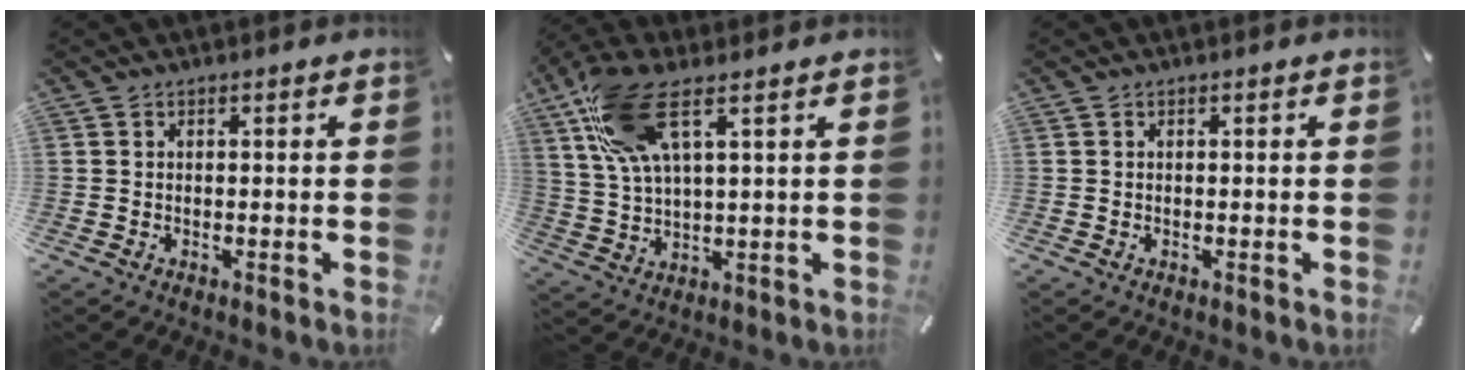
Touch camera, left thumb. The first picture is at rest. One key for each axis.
{"total": 12.8, "fx": 6.6, "fy": 4.9, "fz": 9.9, "tx": -0.215, "ty": -0.005, "tz": 0.125}
{"total": 0.0}